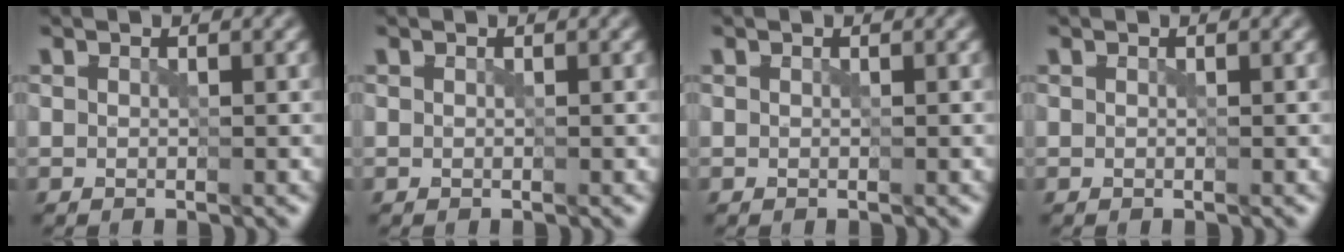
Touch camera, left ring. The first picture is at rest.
{"total": 0.0}
{"total": 0.0}
{"total": 0.0}